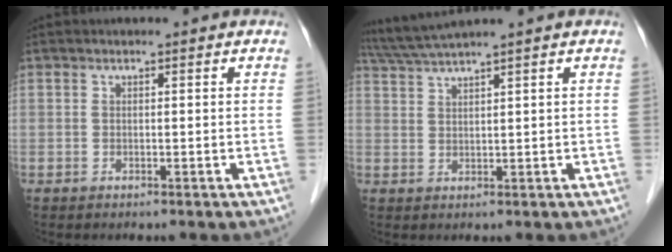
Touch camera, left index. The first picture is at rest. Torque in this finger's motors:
{"motor_torque": [0.28, -0.42, 0.02, 0.06]}